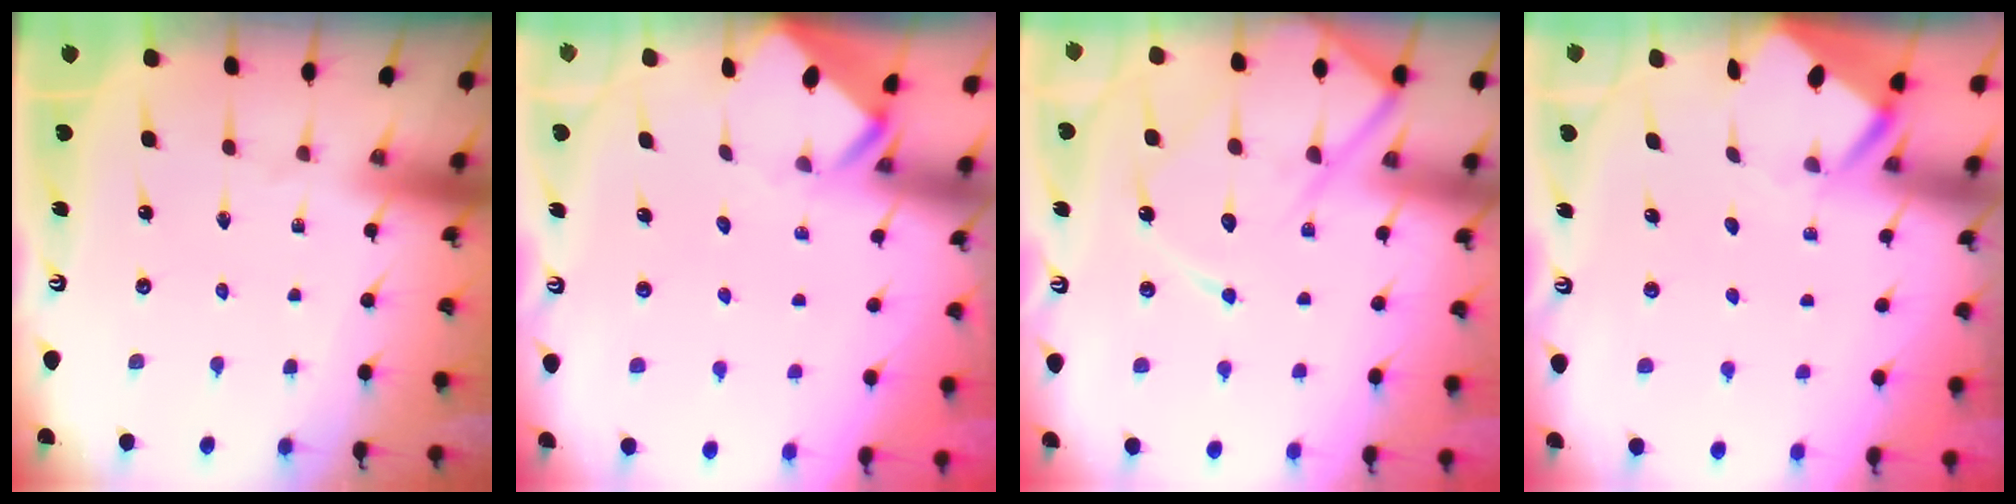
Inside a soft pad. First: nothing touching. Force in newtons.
{"total": 3.5, "press": 3.5, "slide": 0.3}
{"total": 12.9, "press": 12.9, "slide": 1.3}
{"total": 3.7, "press": 3.7, "slide": 0.3}